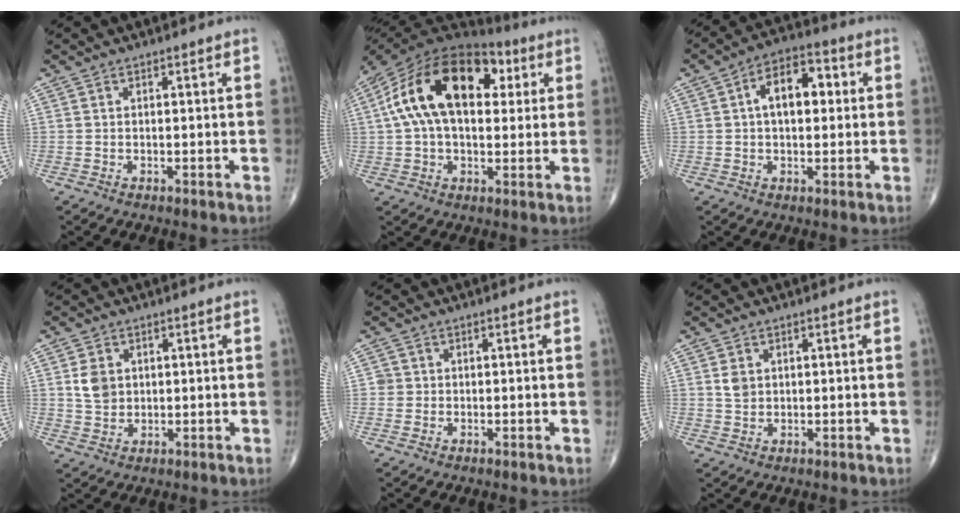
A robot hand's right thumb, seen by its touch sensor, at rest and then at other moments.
{"total": 22.6, "force": [5.7, 13.2, 17.4], "torque": [-0.303, 0.035, 0.086]}
{"total": 10.0, "force": [1.7, 5.8, 8.0], "torque": [-0.110, 0.022, 0.020]}
{"total": 4.6, "force": [1.0, 3.7, 2.6], "torque": [-0.032, -0.004, 0.023]}
{"total": 1.4, "force": [-0.1, 1.4, 0.0], "torque": [0.010, 0.006, -0.004]}
{"total": 2.4, "force": [0.7, 1.9, 1.4], "torque": [-0.017, -0.004, 0.016]}